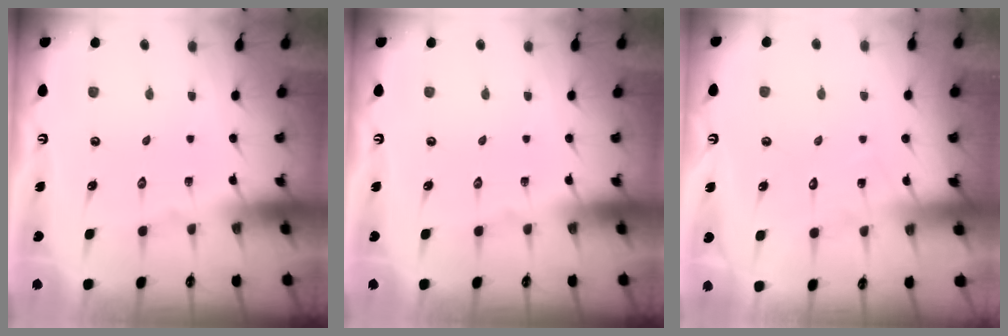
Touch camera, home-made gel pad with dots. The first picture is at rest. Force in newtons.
{"total": 0.0}
{"total": 7.8, "press": 7.8, "slide": 0.5}